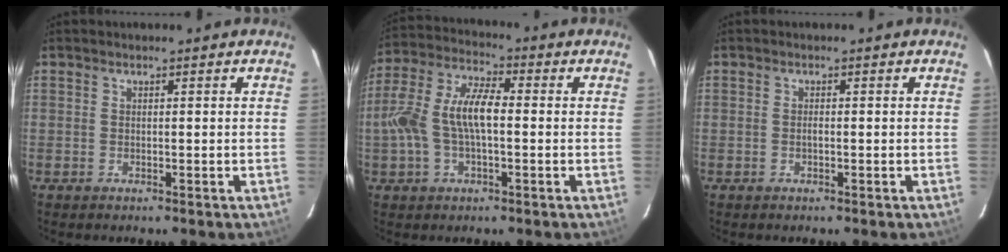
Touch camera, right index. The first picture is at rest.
{"total": 11.6, "force": [-1.2, 5.1, 10.4], "torque": [-0.222, 0.016, -0.024]}
{"total": 0.8, "force": [-0.3, 0.2, 0.7], "torque": [-0.014, 0.002, -0.006]}